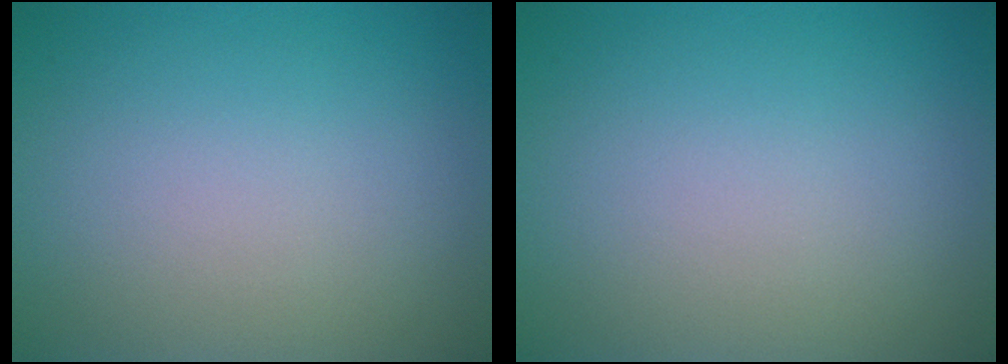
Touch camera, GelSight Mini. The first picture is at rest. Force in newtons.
{"total": 0.0}